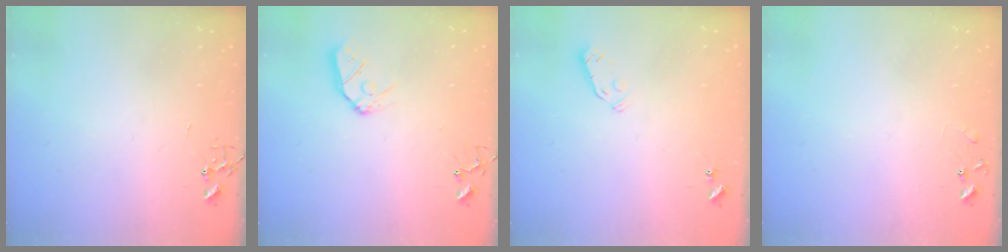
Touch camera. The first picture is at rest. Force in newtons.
{"total": 9.2, "press": 9.2, "slide": 0.8}
{"total": 3.8, "press": 3.7, "slide": 0.8}
{"total": 6.4, "press": 6.4, "slide": 0.4}